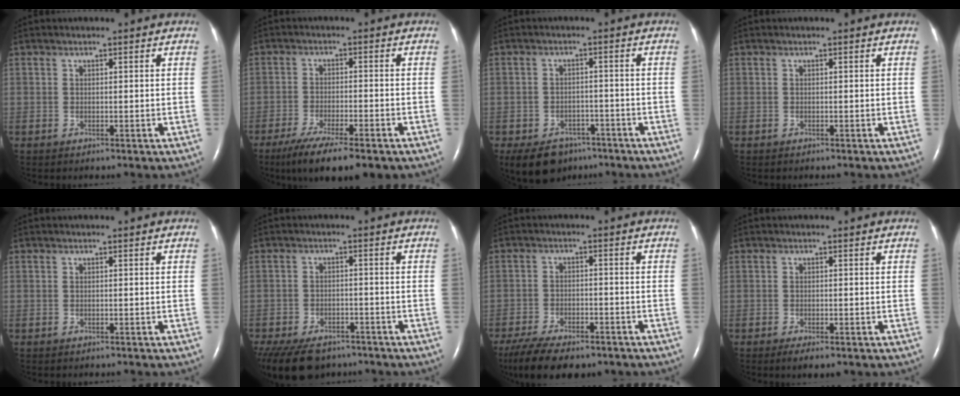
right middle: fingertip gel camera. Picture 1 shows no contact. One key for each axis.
{"total": 10.8, "fx": -7.8, "fy": 1.7, "fz": 7.3, "tx": -0.119, "ty": -0.023, "tz": -0.121}
{"total": 9.3, "fx": -6.5, "fy": 5.8, "fz": 3.1, "tx": -0.062, "ty": -0.001, "tz": -0.093}
{"total": 0.0}
{"total": 1.1, "fx": -1.0, "fy": 0.3, "fz": 0.4, "tx": -0.011, "ty": -0.003, "tz": -0.012}
{"total": 15.7, "fx": -11.5, "fy": 8.3, "fz": 6.7, "tx": -0.191, "ty": -0.023, "tz": -0.160}
{"total": 13.7, "fx": -10.5, "fy": 4.9, "fz": 7.3, "tx": -0.146, "ty": -0.014, "tz": -0.160}
{"total": 2.9, "fx": -1.9, "fy": 0.7, "fz": 2.0, "tx": -0.029, "ty": -0.006, "tz": -0.026}